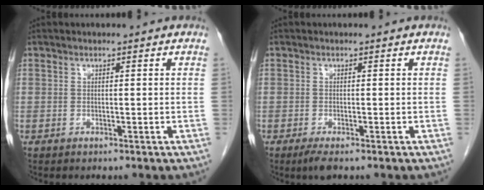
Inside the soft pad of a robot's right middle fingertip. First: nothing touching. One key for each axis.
{"total": 2.1, "fx": -1.4, "fy": 0.4, "fz": 1.5, "tx": -0.030, "ty": -0.006, "tz": -0.025}